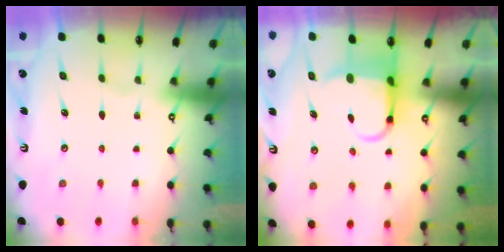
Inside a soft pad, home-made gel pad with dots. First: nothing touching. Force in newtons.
{"total": 5.7, "press": 5.5, "slide": 1.5}